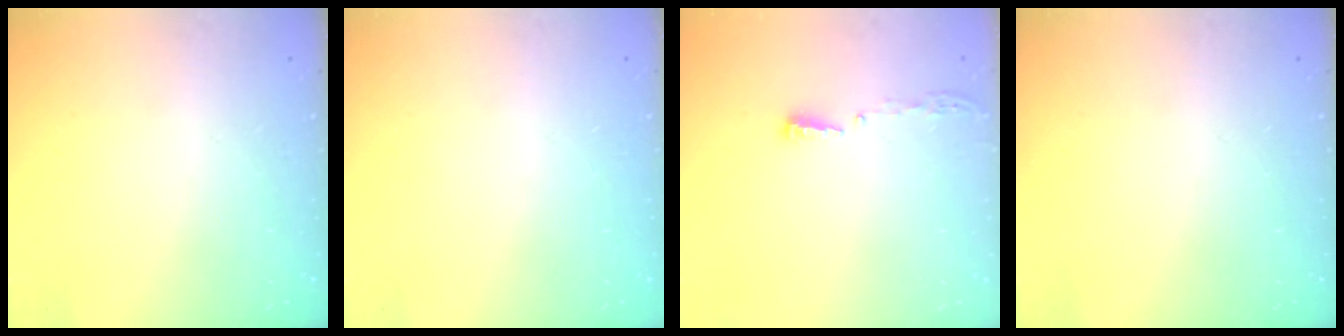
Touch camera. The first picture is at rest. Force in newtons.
{"total": 0.0}
{"total": 3.8, "press": 3.8, "slide": 0.4}
{"total": 0.0}